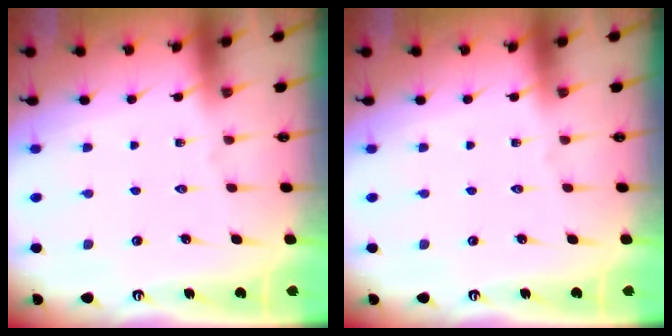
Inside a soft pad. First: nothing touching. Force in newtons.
{"total": 0.0}